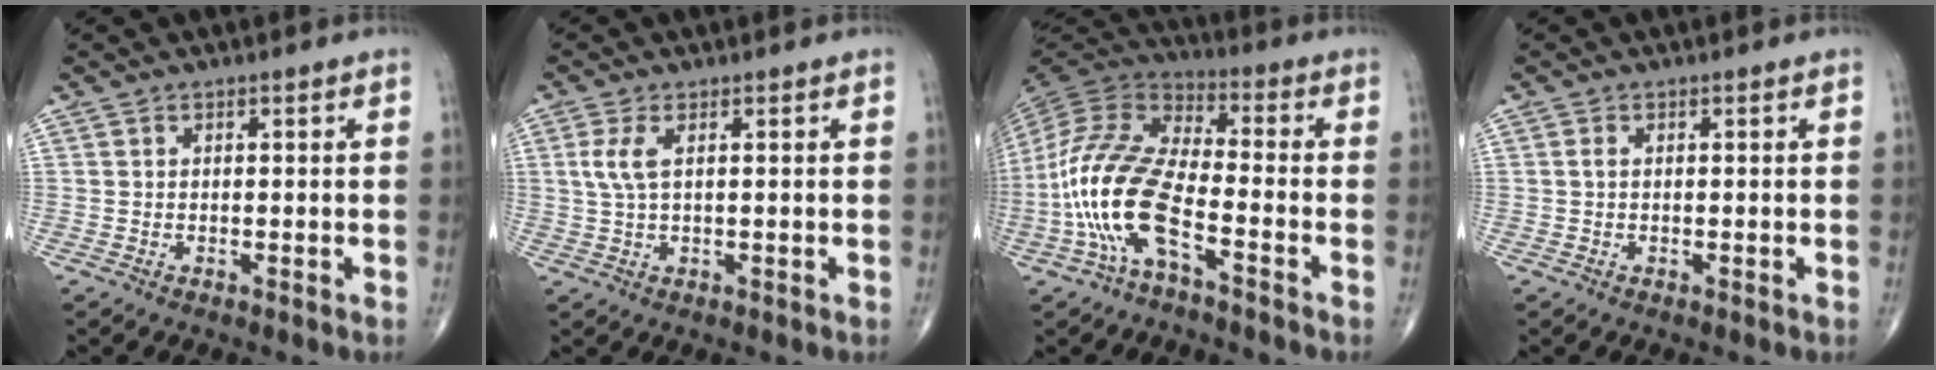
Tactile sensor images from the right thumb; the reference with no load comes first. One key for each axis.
{"total": 3.7, "fx": 1.0, "fy": 1.3, "fz": 3.4, "tx": -0.091, "ty": 0.004, "tz": 0.025}
{"total": 16.4, "fx": -6.1, "fy": 6.1, "fz": 13.9, "tx": -0.305, "ty": 0.043, "tz": -0.123}
{"total": 0.7, "fx": 0.1, "fy": 0.4, "fz": 0.6, "tx": -0.014, "ty": 0.000, "tz": 0.000}